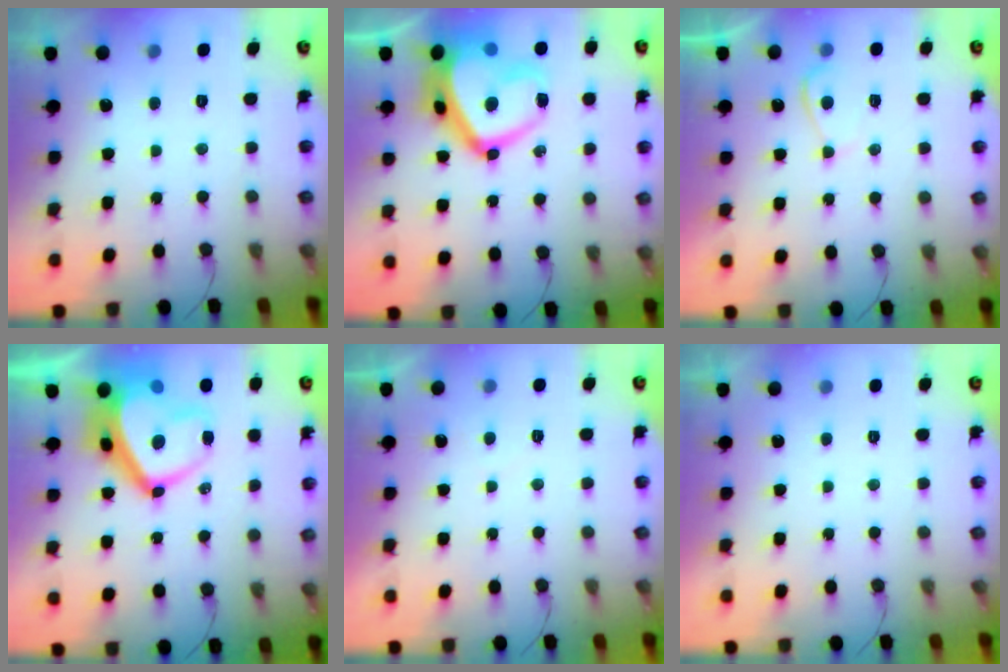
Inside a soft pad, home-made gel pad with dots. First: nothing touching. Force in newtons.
{"total": 21.1, "press": 21.0, "slide": 2.1}
{"total": 3.8, "press": 3.7, "slide": 0.7}
{"total": 16.9, "press": 16.8, "slide": 1.7}
{"total": 0.9, "press": 0.7, "slide": 0.5}
{"total": 2.3, "press": 2.3, "slide": 0.3}